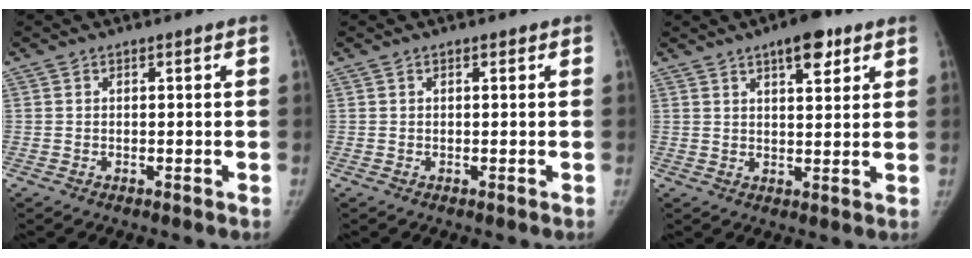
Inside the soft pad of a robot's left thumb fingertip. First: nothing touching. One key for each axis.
{"total": 0.0}
{"total": 7.3, "fx": 4.3, "fy": 2.8, "fz": 5.2, "tx": -0.057, "ty": -0.019, "tz": 0.059}